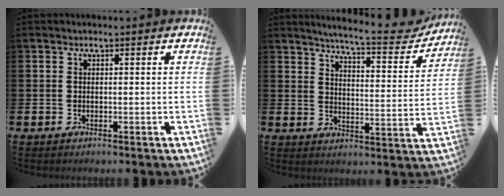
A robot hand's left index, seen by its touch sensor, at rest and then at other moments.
{"total": 7.2, "force": [6.8, 0.6, 2.4], "torque": [-0.061, -0.051, 0.111]}